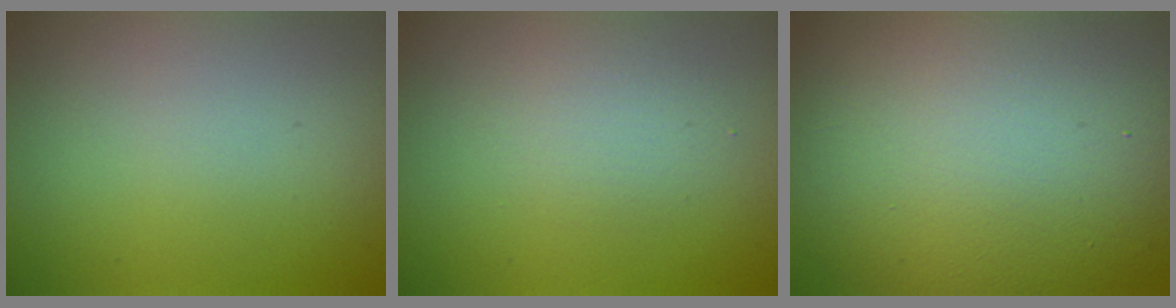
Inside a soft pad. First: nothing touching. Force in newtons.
{"total": 1.9, "press": 1.9, "slide": 0.0}
{"total": 17.5, "press": 17.4, "slide": 0.7}